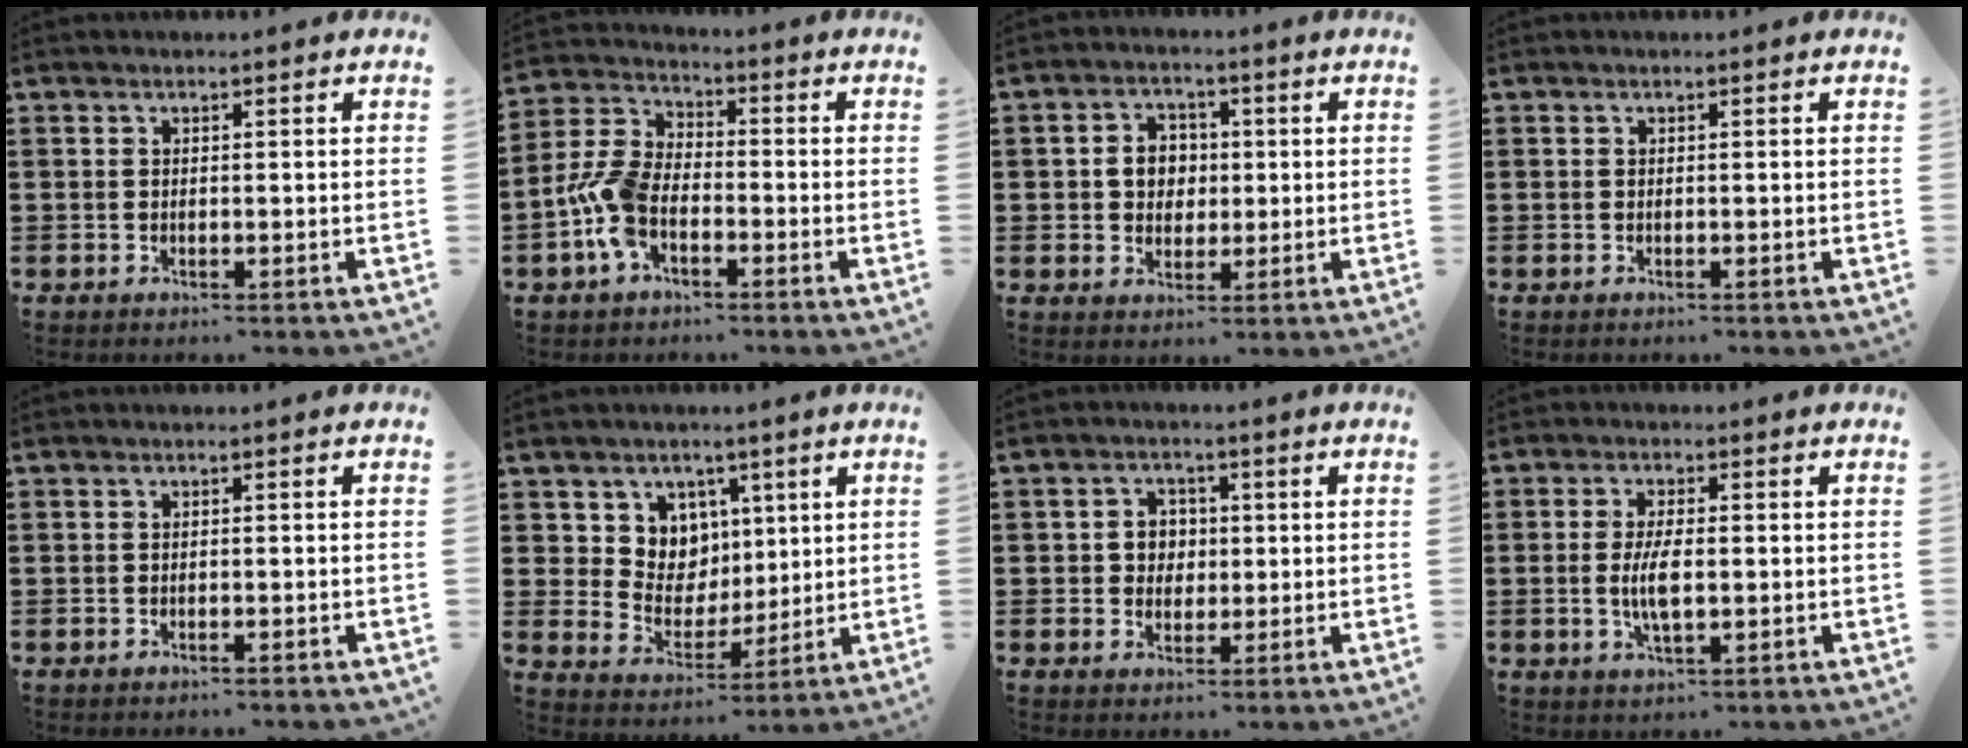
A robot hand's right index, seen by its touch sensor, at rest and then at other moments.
{"total": 7.2, "force": [-2.8, 4.0, 5.3], "torque": [-0.155, -0.004, -0.065]}
{"total": 4.3, "force": [0.2, 3.7, 2.1], "torque": [-0.053, 0.013, -0.001]}
{"total": 0.0}
{"total": 0.6, "force": [-0.5, -0.1, 0.3], "torque": [-0.007, -0.005, -0.009]}
{"total": 6.8, "force": [3.5, 5.9, 0.5], "torque": [-0.044, -0.016, 0.066]}
{"total": 3.3, "force": [0.1, 3.0, 1.4], "torque": [-0.039, 0.010, -0.001]}
{"total": 4.7, "force": [-0.3, 1.7, 4.4], "torque": [-0.091, -0.002, -0.010]}